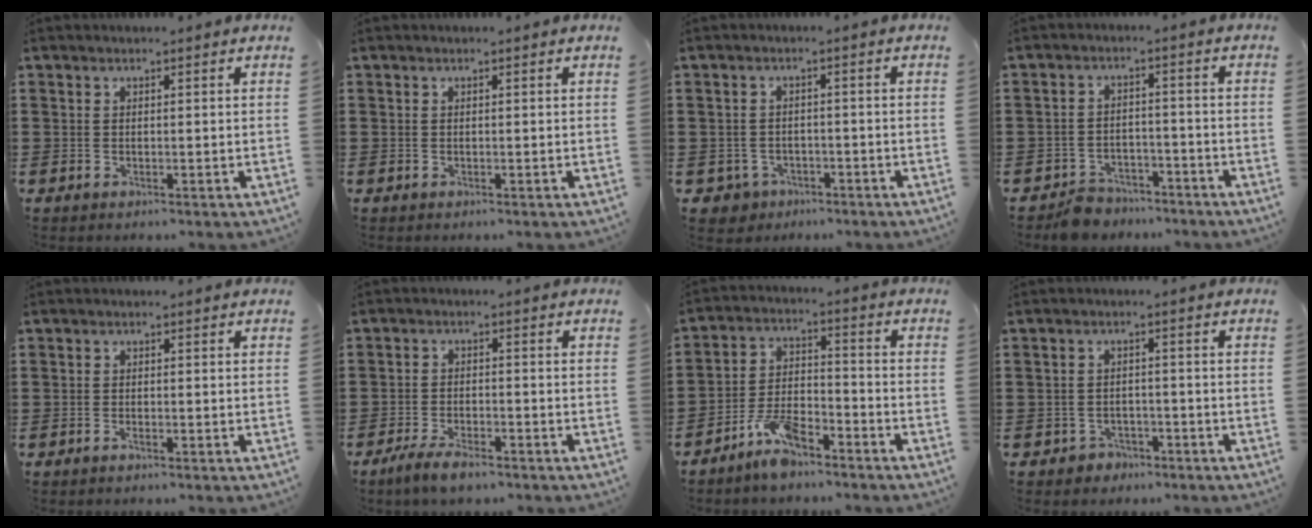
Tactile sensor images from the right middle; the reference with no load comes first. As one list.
[{"total": 0.0}, {"total": 2.5, "force": [-2.0, 1.4, 0.0], "torque": [-0.008, 0.001, -0.046]}, {"total": 4.4, "force": [-4.2, 1.2, 0.1], "torque": [-0.005, 0.009, -0.087]}, {"total": 0.8, "force": [-0.6, 0.2, 0.5], "torque": [-0.013, -0.004, -0.010]}, {"total": 4.1, "force": [-3.4, 1.0, 2.1], "torque": [-0.047, -0.003, -0.069]}, {"total": 7.2, "force": [-5.8, 2.1, 3.7], "torque": [-0.083, 0.006, -0.114]}, {"total": 2.4, "force": [-2.1, 1.1, 0.0], "torque": [-0.008, 0.001, -0.048]}]